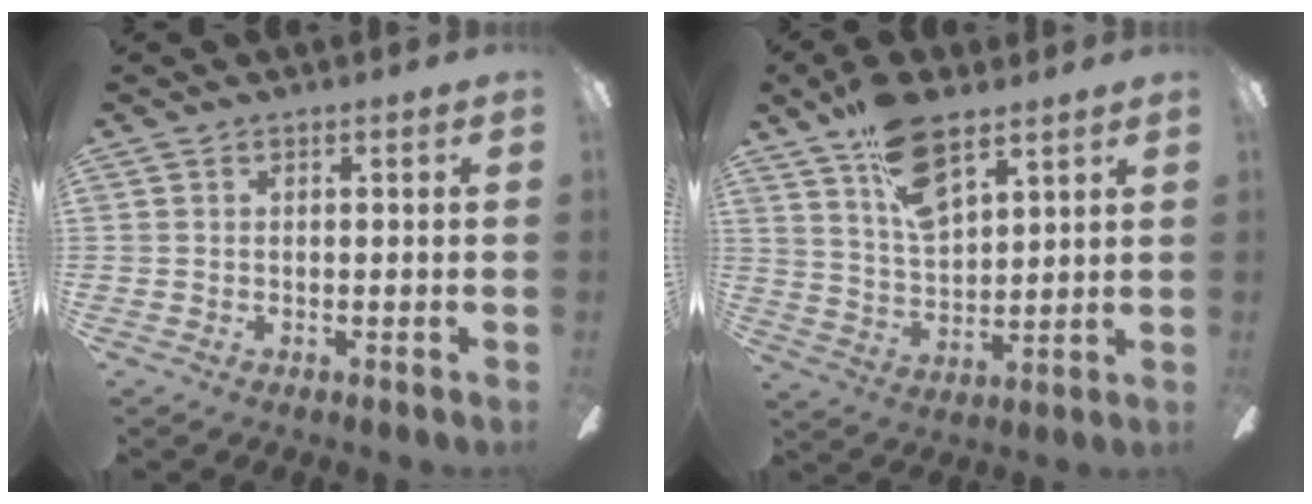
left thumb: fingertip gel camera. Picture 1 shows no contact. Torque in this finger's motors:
{"motor_torque": [1.62, 1.14, 0.94, -0.94, 0.10]}